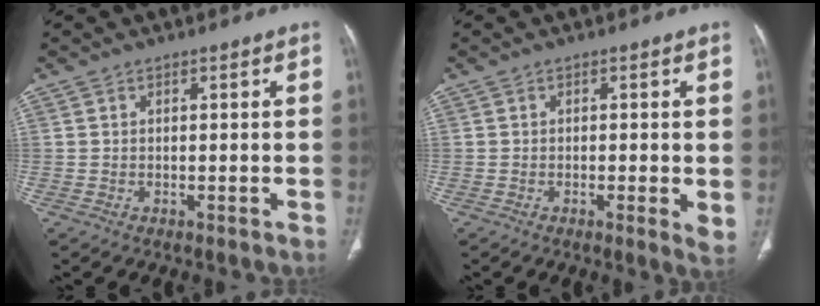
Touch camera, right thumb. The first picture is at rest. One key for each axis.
{"total": 3.4, "fx": -0.3, "fy": 0.8, "fz": 3.3, "tx": -0.052, "ty": -0.009, "tz": -0.008}